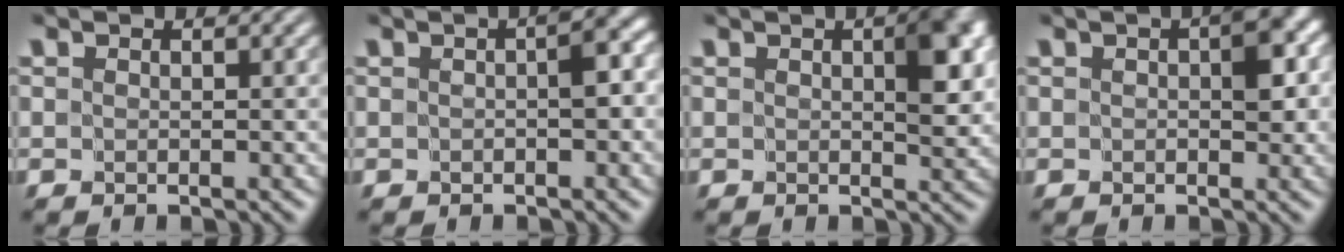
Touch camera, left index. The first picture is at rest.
{"total": 2.4, "force": [-0.3, 0.9, 2.2], "torque": [-0.030, 0.008, -0.009]}
{"total": 4.1, "force": [0.7, 1.9, 3.5], "torque": [-0.045, 0.001, 0.010]}
{"total": 3.3, "force": [0.3, 1.8, 2.8], "torque": [-0.031, 0.005, 0.000]}